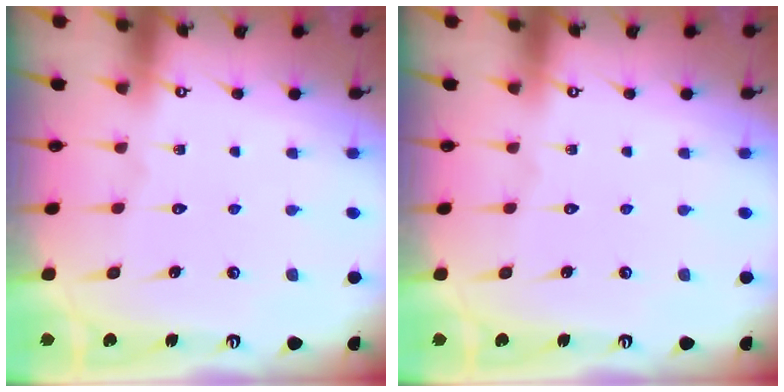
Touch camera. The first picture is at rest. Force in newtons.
{"total": 0.0}